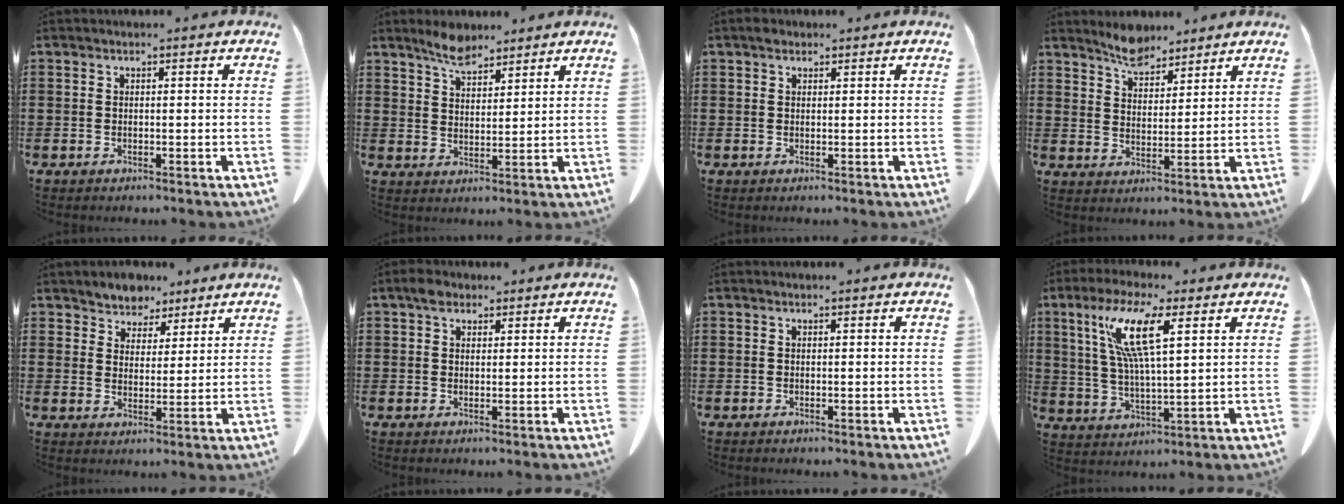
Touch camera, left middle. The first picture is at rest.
{"total": 5.3, "force": [4.7, 1.7, 2.0], "torque": [-0.051, -0.007, 0.088]}
{"total": 1.1, "force": [0.8, 0.7, 0.3], "torque": [0.000, 0.000, 0.012]}
{"total": 5.3, "force": [4.9, 1.8, 1.1], "torque": [-0.038, -0.010, 0.093]}
{"total": 4.3, "force": [3.8, 2.0, -0.5], "torque": [-0.013, -0.014, 0.068]}
{"total": 2.5, "force": [1.7, 1.5, 1.1], "torque": [-0.018, 0.004, 0.029]}
{"total": 0.0}
{"total": 10.3, "force": [5.2, 2.0, 8.7], "torque": [-0.189, -0.002, 0.086]}